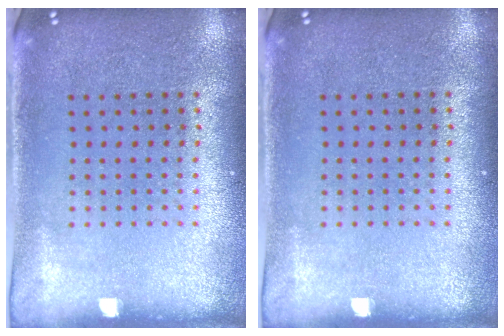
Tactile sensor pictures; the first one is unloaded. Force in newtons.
{"total": 0.0}